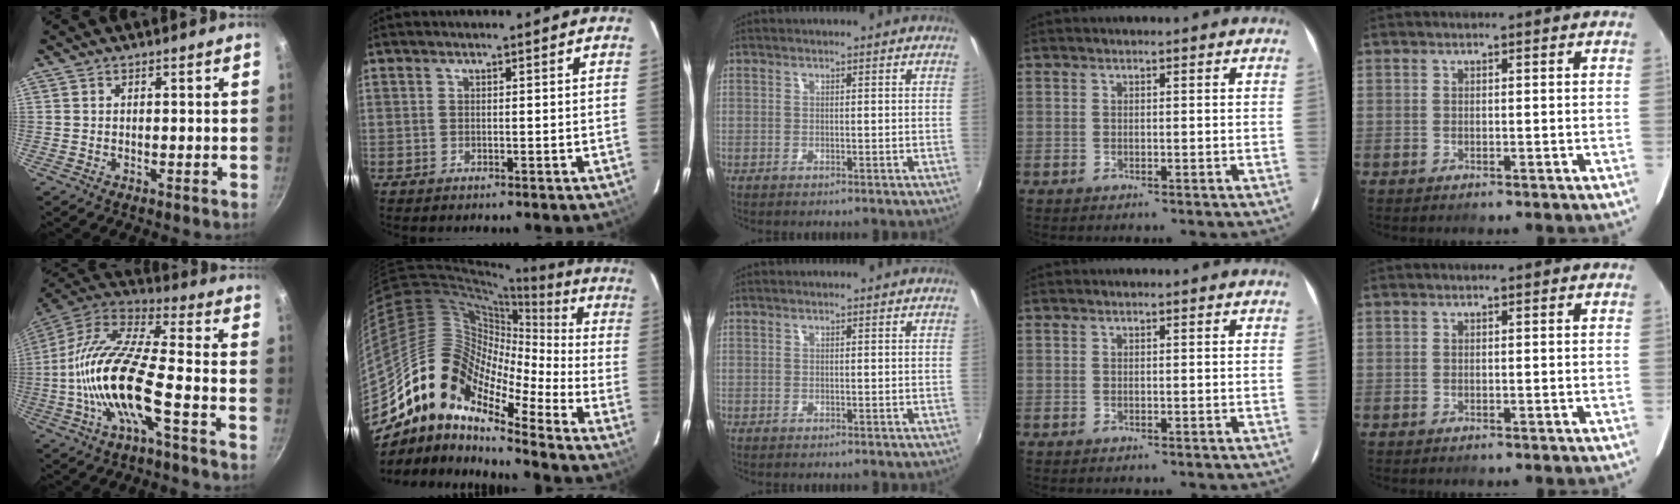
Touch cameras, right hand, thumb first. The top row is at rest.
{"thumb": {"total": 18.1, "force": [-5.2, 5.1, 16.6], "torque": [-0.318, 0.042, -0.115]}, "index": {"total": 14.6, "force": [-10.7, 6.3, 7.6], "torque": [-0.110, 0.006, -0.225]}}